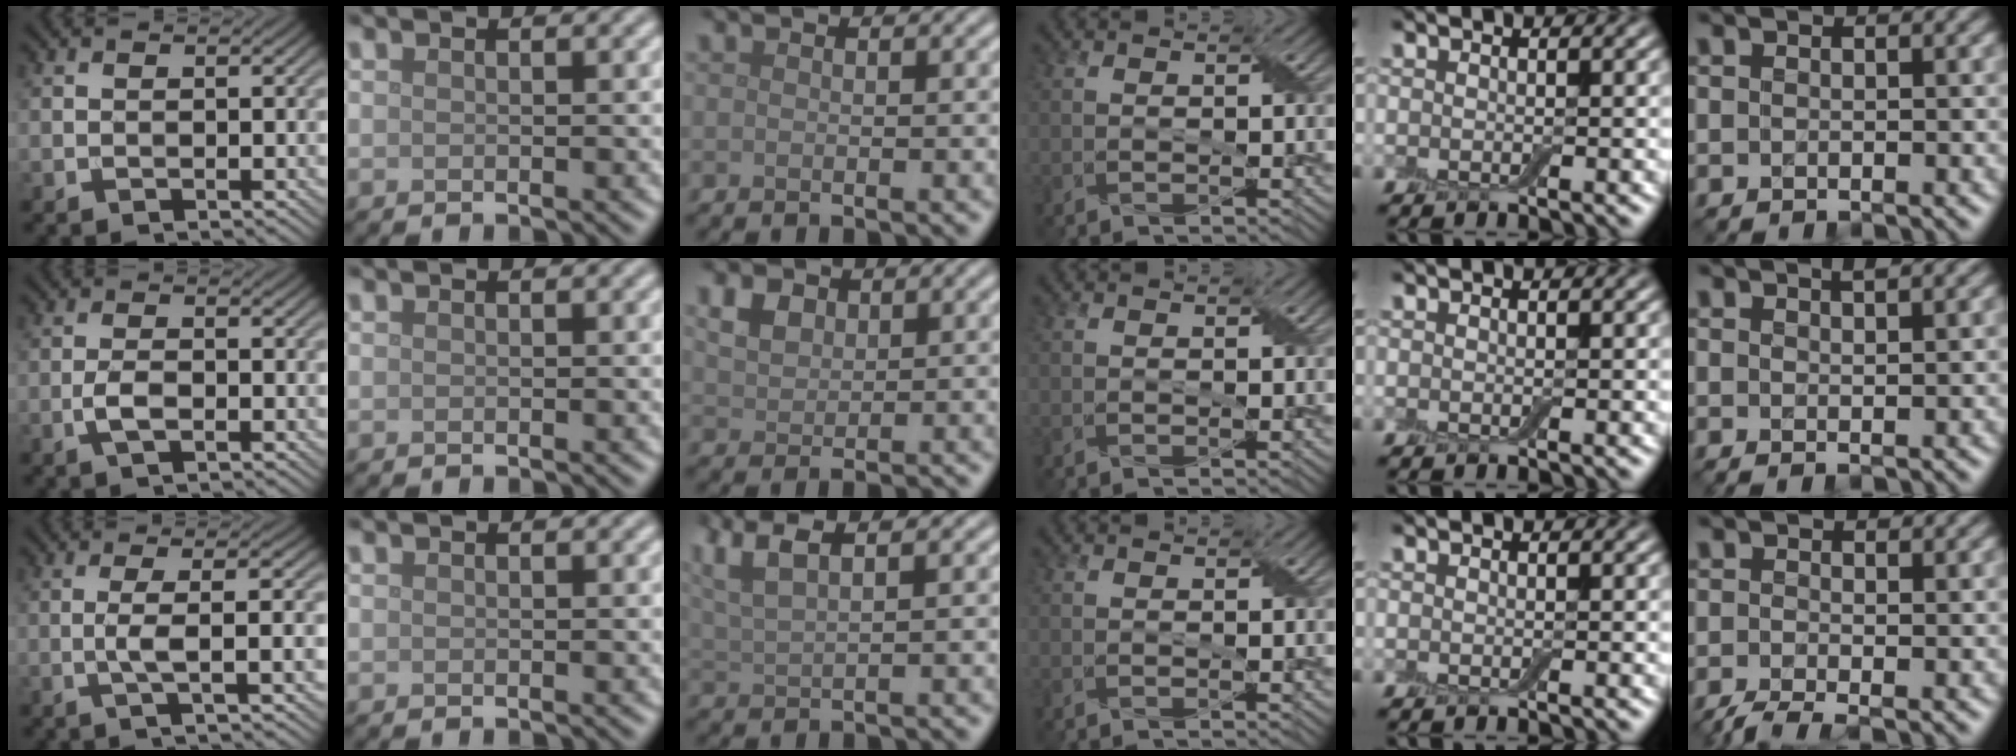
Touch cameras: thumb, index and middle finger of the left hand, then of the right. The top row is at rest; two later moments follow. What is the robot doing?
{"motion": "peel", "object": "aluminum foil"}